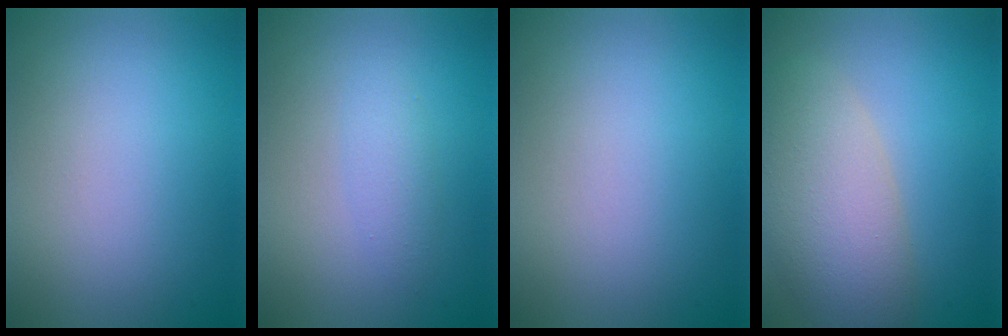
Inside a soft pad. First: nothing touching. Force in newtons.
{"total": 1.5, "press": 1.5, "slide": 0.1}
{"total": 0.0}
{"total": 7.8, "press": 7.8, "slide": 0.5}